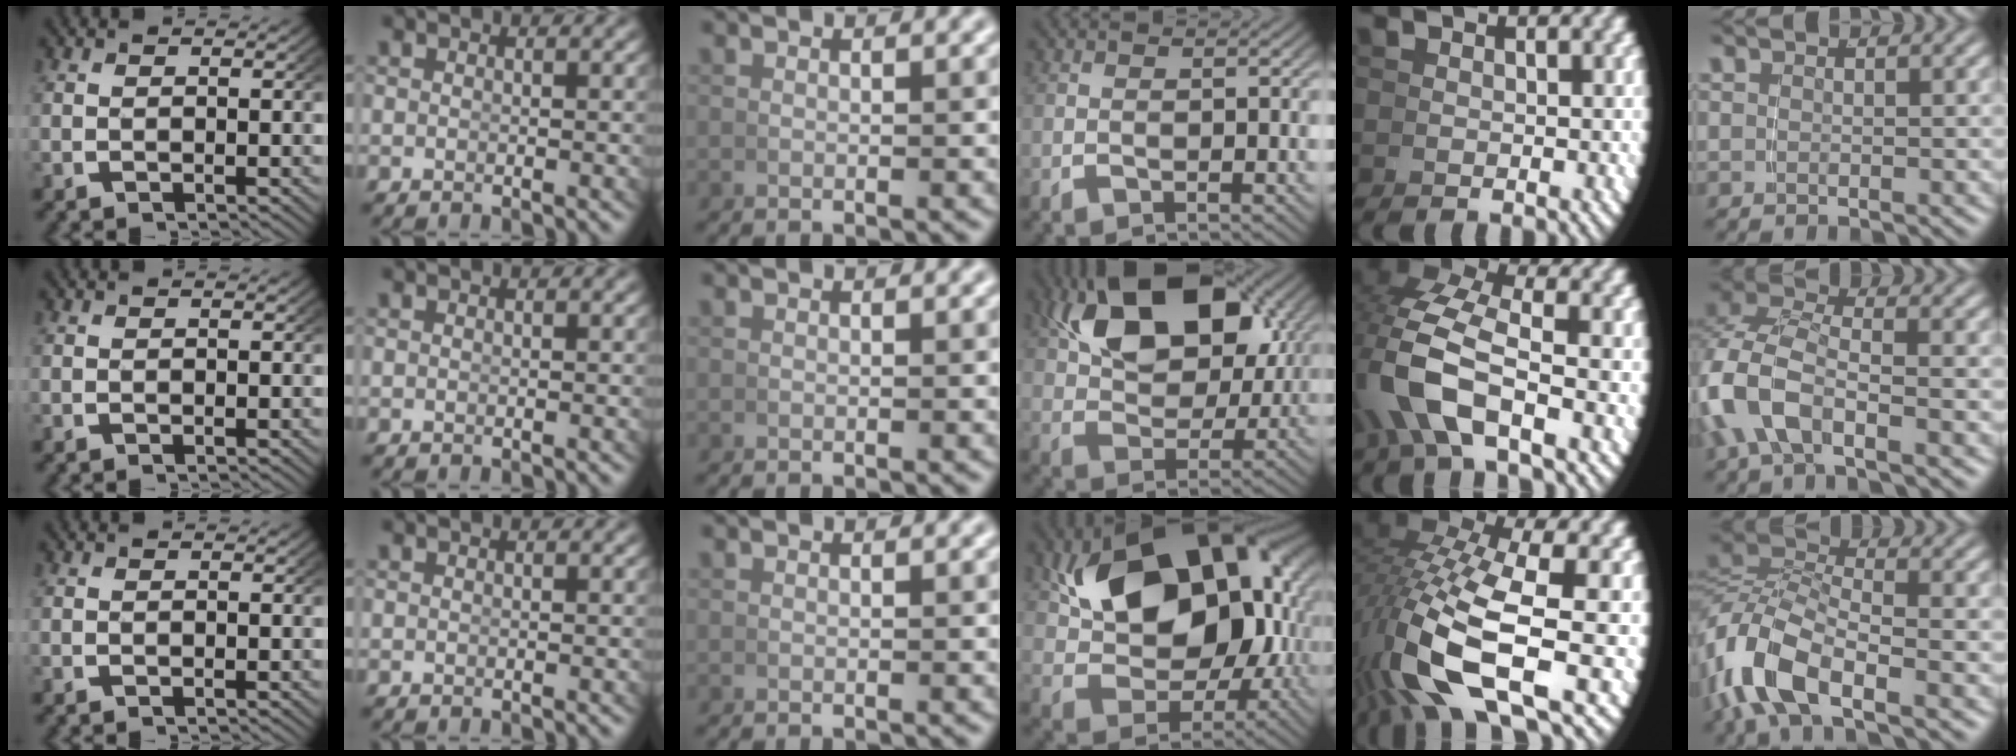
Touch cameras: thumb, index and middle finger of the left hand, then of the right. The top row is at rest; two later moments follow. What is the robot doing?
{"motion": "grasp_and_lifting", "object": "calculator"}